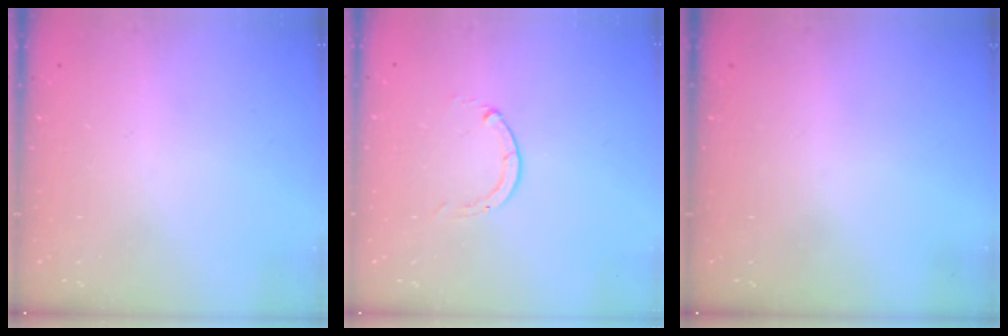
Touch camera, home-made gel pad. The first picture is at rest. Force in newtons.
{"total": 0.0}
{"total": 0.0}